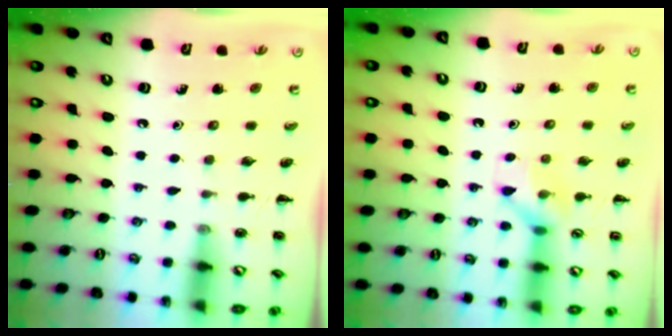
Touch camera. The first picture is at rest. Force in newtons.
{"total": 8.3, "press": 8.3, "slide": 0.4}